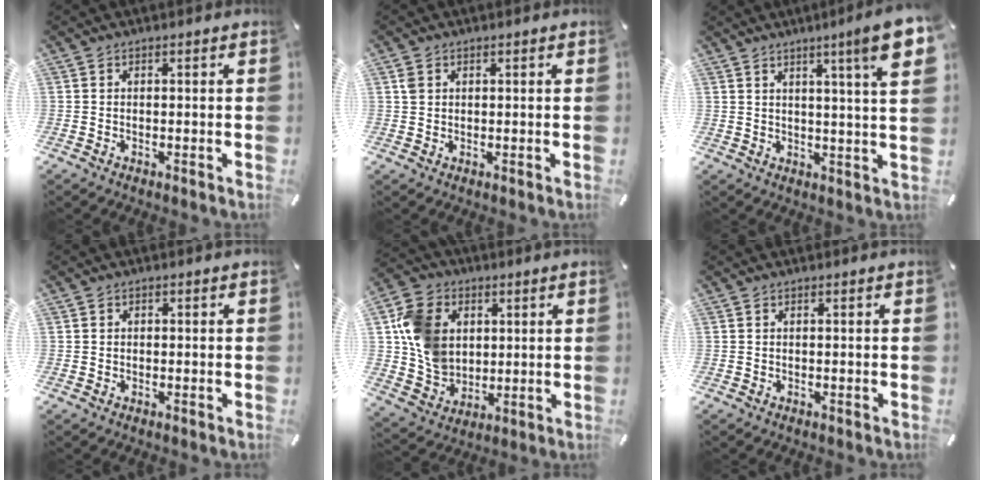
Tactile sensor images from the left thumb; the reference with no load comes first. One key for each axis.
{"total": 1.8, "fx": 0.6, "fy": 1.6, "fz": 0.4, "tx": -0.003, "ty": 0.001, "tz": 0.009}
{"total": 10.8, "fx": 5.6, "fy": 0.5, "fz": 9.2, "tx": -0.133, "ty": -0.028, "tz": 0.083}
{"total": 0.8, "fx": -0.1, "fy": 0.8, "fz": -0.2, "tx": 0.004, "ty": 0.006, "tz": -0.004}
{"total": 12.5, "fx": 2.7, "fy": 10.8, "fz": 5.5, "tx": -0.127, "ty": 0.008, "tz": 0.057}
{"total": 0.0}